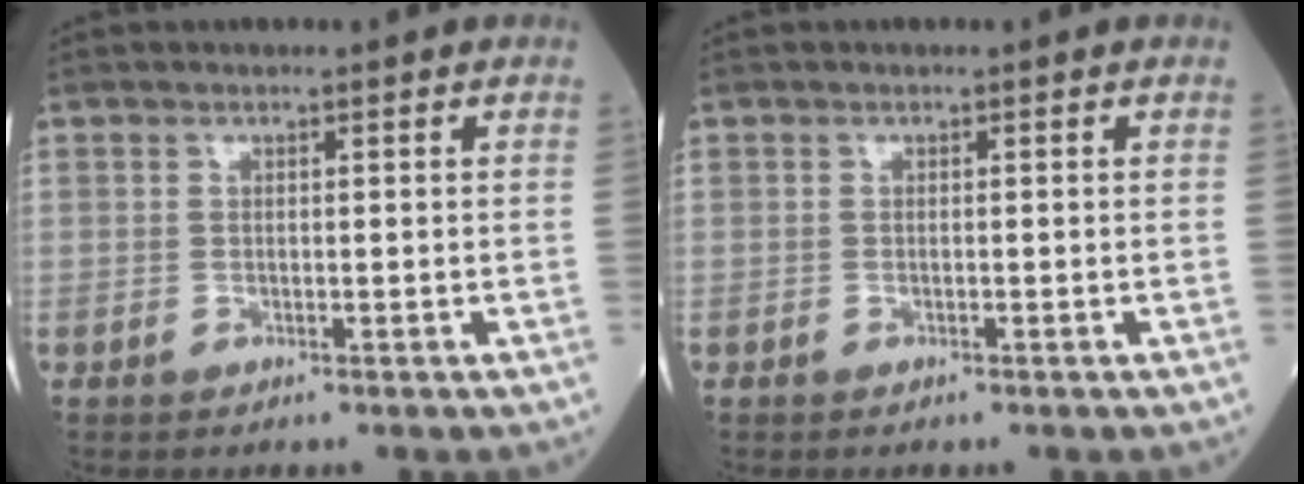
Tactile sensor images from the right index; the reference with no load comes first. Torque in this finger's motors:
{"motor_torque": [-0.05, 0.00, -0.01, -0.01]}